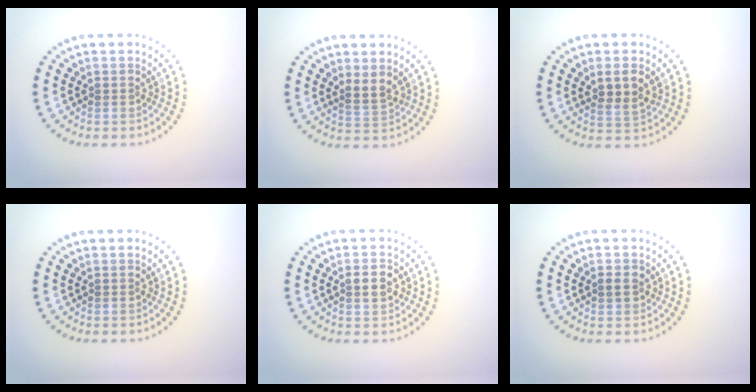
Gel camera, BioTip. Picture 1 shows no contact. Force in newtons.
{"total": 1.6, "press": 1.4, "slide": 0.9}
{"total": 2.8, "press": 2.6, "slide": 0.9}
{"total": 0.0}
{"total": 2.4, "press": 2.4, "slide": 0.0}
{"total": 1.2, "press": 1.1, "slide": 0.1}